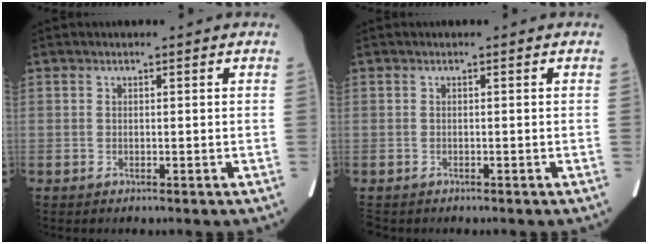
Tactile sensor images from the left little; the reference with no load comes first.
{"total": 1.4, "force": [-1.2, 0.7, 0.4], "torque": [-0.011, -0.002, -0.014]}